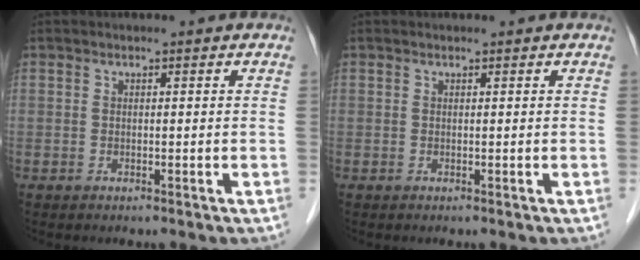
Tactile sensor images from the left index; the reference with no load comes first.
{"total": 0.0}